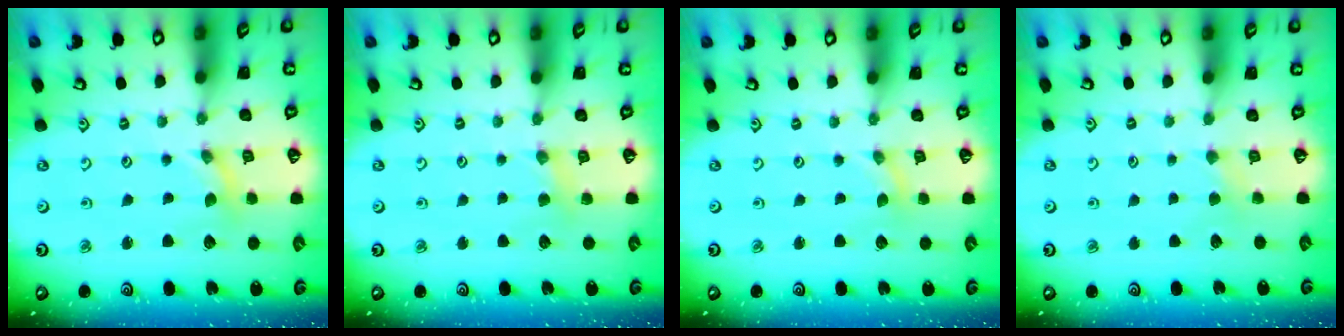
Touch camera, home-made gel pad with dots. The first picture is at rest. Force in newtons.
{"total": 3.7, "press": 3.7, "slide": 0.6}
{"total": 0.0}
{"total": 2.4, "press": 2.3, "slide": 0.3}